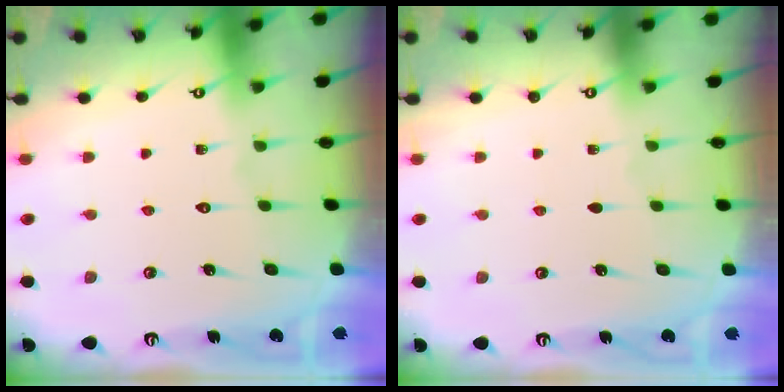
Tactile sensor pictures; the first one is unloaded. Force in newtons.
{"total": 0.0}